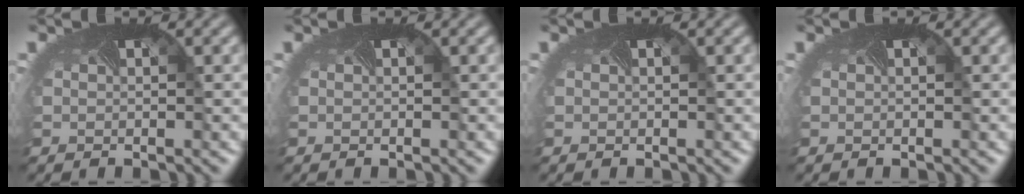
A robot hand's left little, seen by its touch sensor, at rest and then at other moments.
{"total": 0.0}
{"total": 0.0}
{"total": 0.0}